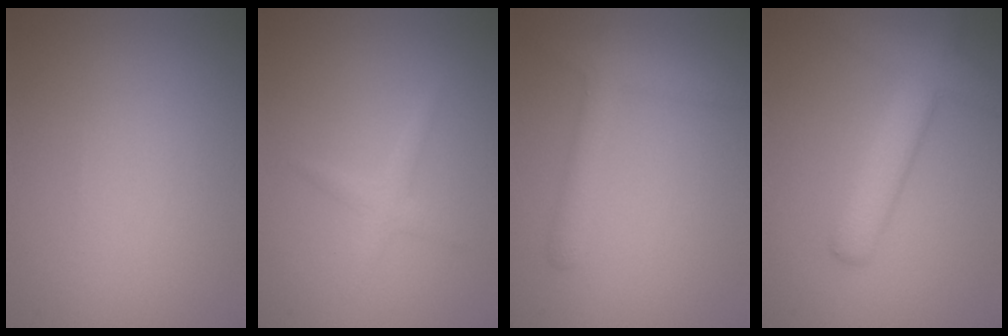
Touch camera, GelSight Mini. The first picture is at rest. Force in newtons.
{"total": 1.3, "press": 1.3, "slide": 0.0}
{"total": 2.7, "press": 2.7, "slide": 0.1}
{"total": 4.8, "press": 4.8, "slide": 0.4}